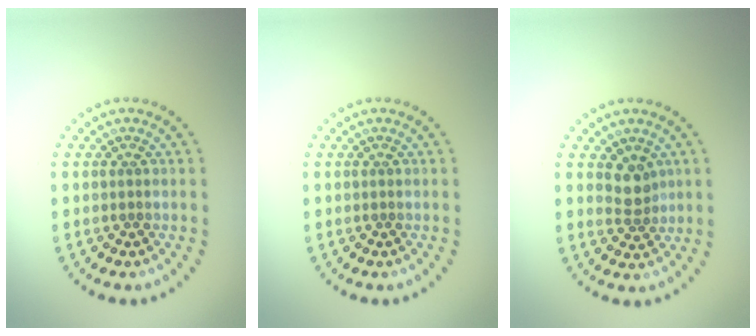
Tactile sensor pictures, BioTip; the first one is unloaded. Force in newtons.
{"total": 0.0}
{"total": 2.0, "press": 1.7, "slide": 1.1}